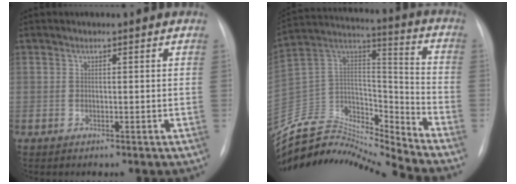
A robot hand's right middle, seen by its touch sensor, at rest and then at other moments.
{"total": 17.9, "force": [-17.7, 1.0, 1.9], "torque": [-0.029, 0.067, -0.314]}